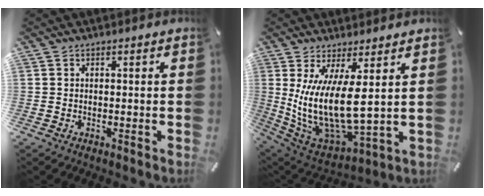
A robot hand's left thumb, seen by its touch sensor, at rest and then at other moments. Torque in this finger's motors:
{"motor_torque": [0.62, 1.04, 2.54, -0.23, 0.30]}